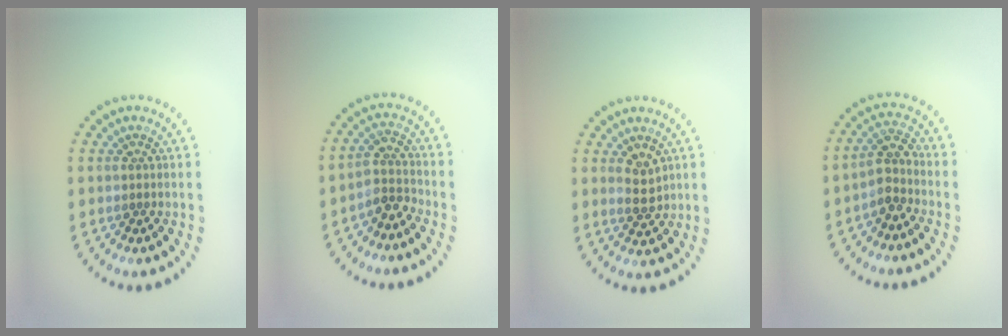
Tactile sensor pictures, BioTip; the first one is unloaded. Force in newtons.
{"total": 2.7, "press": 1.9, "slide": 1.8}
{"total": 2.2, "press": 2.1, "slide": 0.6}
{"total": 2.6, "press": 2.0, "slide": 1.6}